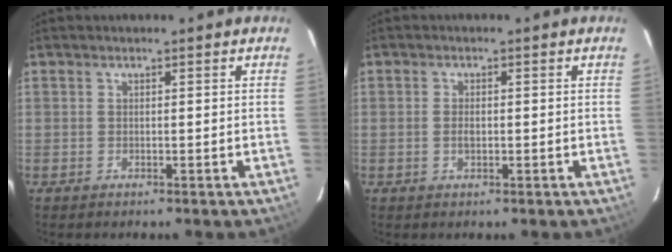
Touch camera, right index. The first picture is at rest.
{"total": 1.8, "force": [-0.3, 0.9, 1.6], "torque": [-0.030, 0.000, -0.005]}